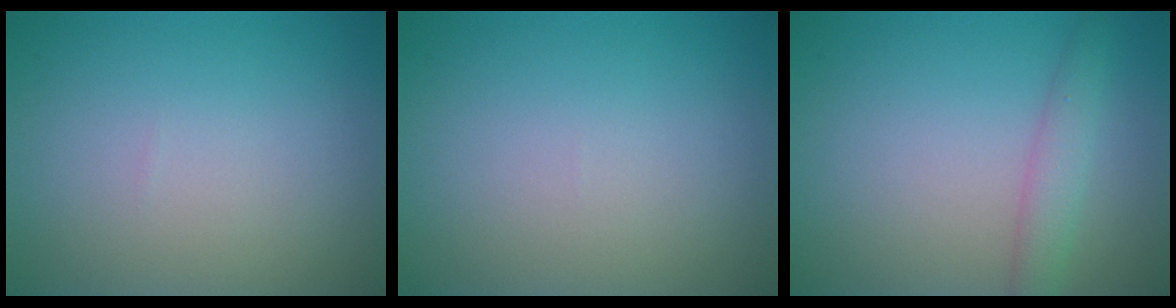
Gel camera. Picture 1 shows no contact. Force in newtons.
{"total": 0.0}
{"total": 2.2, "press": 2.2, "slide": 0.1}